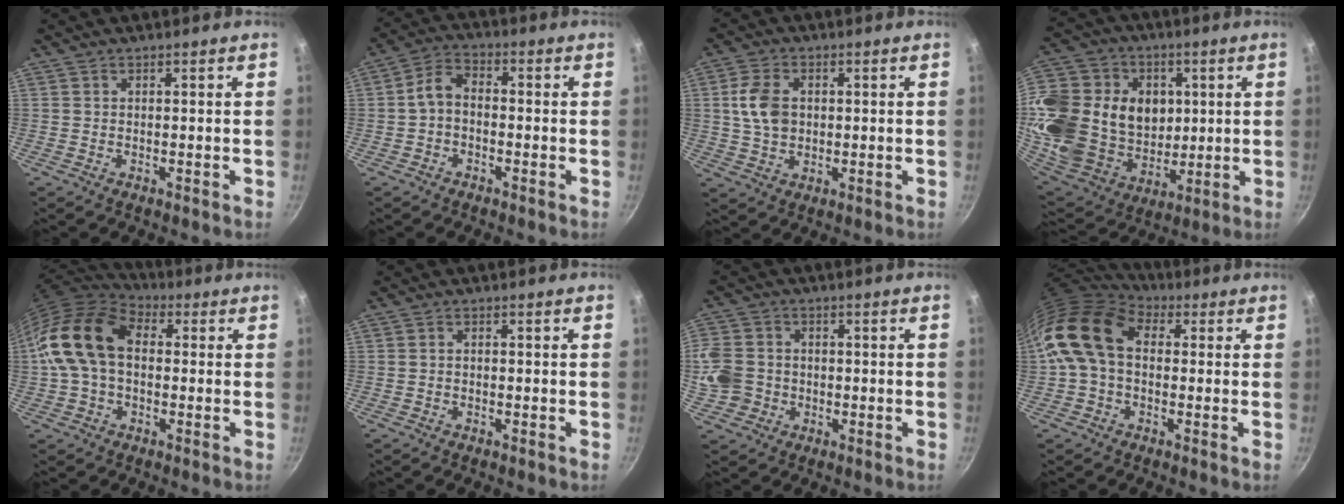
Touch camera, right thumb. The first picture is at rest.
{"total": 5.6, "force": [-1.1, 3.9, 3.9], "torque": [-0.069, 0.031, -0.030]}
{"total": 7.8, "force": [1.0, 5.6, 5.4], "torque": [-0.091, 0.006, 0.017]}
{"total": 32.3, "force": [5.5, 25.8, 18.6], "torque": [-0.396, 0.015, 0.115]}
{"total": 15.7, "force": [0.8, 10.8, 11.4], "torque": [-0.196, 0.035, -0.002]}
{"total": 0.8, "force": [-0.3, 0.5, 0.4], "torque": [-0.012, 0.006, -0.006]}
{"total": 10.1, "force": [-1.3, 9.1, 4.1], "torque": [-0.087, 0.022, -0.033]}
{"total": 14.1, "force": [1.6, 9.9, 9.9], "torque": [-0.166, 0.024, 0.010]}